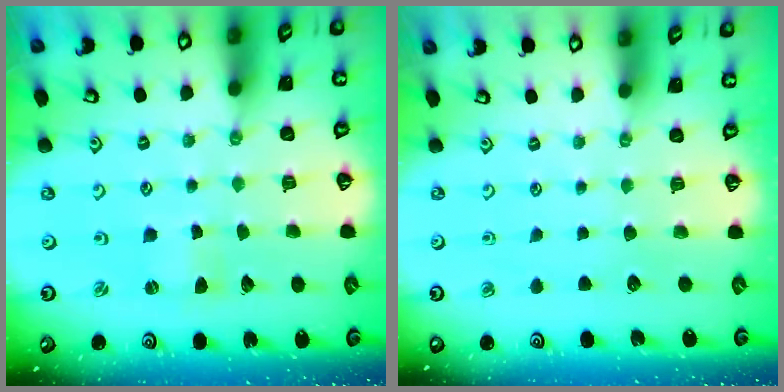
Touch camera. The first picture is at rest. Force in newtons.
{"total": 0.0}